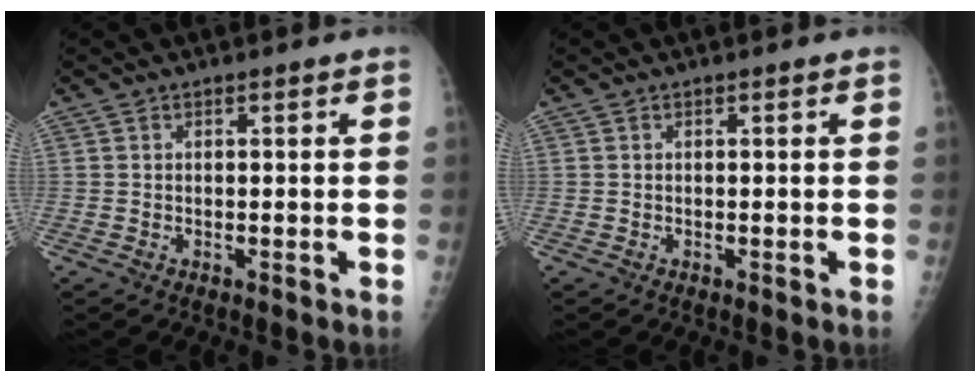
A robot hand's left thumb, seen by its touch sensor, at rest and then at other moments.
{"total": 0.0}